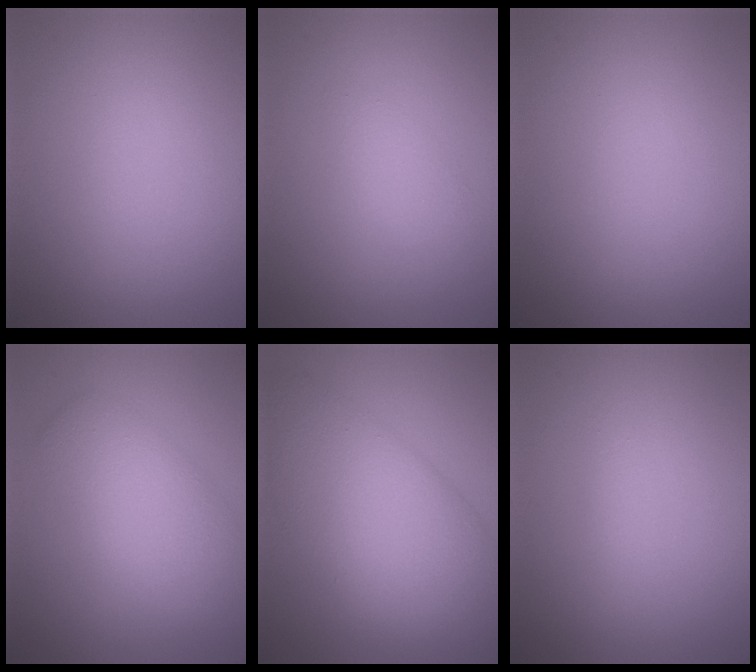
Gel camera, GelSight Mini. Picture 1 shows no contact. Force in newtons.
{"total": 1.1, "press": 1.1, "slide": 0.1}
{"total": 0.0}
{"total": 5.5, "press": 5.5, "slide": 0.1}
{"total": 10.8, "press": 10.8, "slide": 0.2}
{"total": 0.8, "press": 0.8, "slide": 0.1}